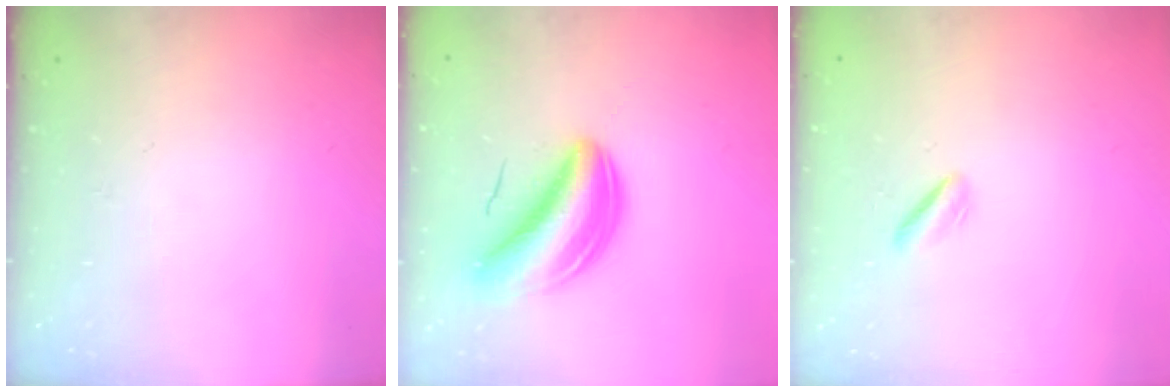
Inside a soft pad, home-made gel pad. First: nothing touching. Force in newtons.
{"total": 8.1, "press": 7.6, "slide": 2.7}
{"total": 0.8, "press": 0.4, "slide": 0.7}